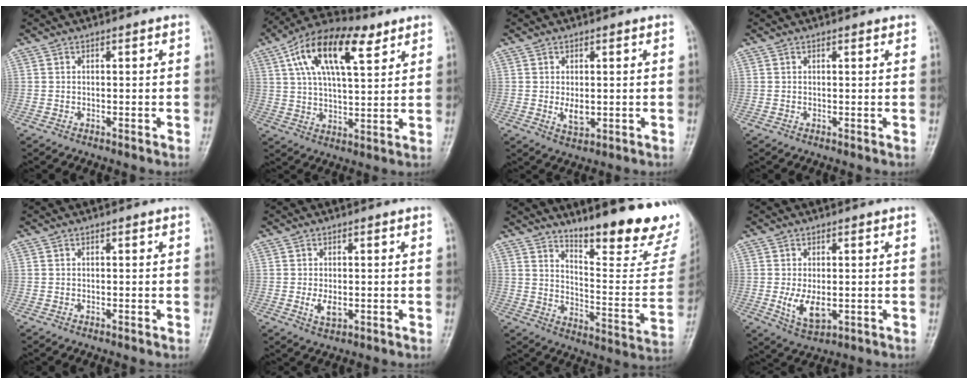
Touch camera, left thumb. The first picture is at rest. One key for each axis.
{"total": 17.1, "fx": 7.9, "fy": 7.6, "fz": 13.2, "tx": -0.205, "ty": -0.003, "tz": 0.133}
{"total": 3.4, "fx": 0.0, "fy": 2.0, "fz": 2.8, "tx": -0.039, "ty": -0.008, "tz": 0.007}
{"total": 0.8, "fx": 0.6, "fy": 0.3, "fz": 0.3, "tx": -0.006, "ty": -0.002, "tz": 0.006}
{"total": 0.0}
{"total": 3.1, "fx": -0.4, "fy": 1.8, "fz": 2.6, "tx": -0.046, "ty": -0.006, "tz": -0.003}
{"total": 22.2, "fx": 17.5, "fy": 4.2, "fz": 13.0, "tx": -0.150, "ty": -0.140, "tz": 0.241}
{"total": 6.0, "fx": -0.7, "fy": 3.4, "fz": 4.9, "tx": -0.086, "ty": -0.014, "tz": -0.003}